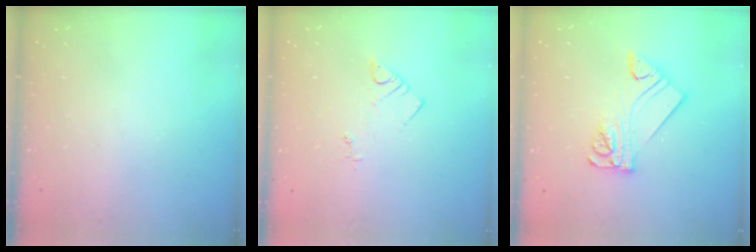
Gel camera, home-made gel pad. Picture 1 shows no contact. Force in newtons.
{"total": 3.1, "press": 3.0, "slide": 0.4}
{"total": 11.1, "press": 11.1, "slide": 1.1}